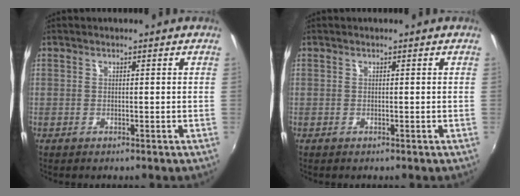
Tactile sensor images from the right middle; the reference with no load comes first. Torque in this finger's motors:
{"motor_torque": [0.06, 0.06, 0.00, 0.00]}